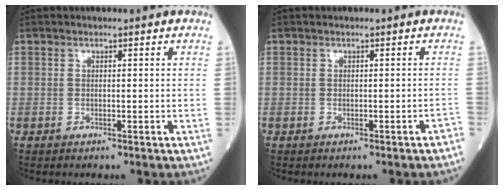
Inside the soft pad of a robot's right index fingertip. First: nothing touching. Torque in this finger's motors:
{"motor_torque": [-0.02, 0.02, 0.00, 0.00]}